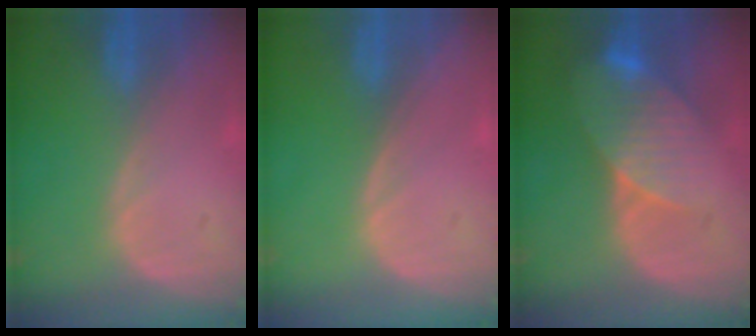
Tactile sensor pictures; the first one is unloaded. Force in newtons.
{"total": 0.0}
{"total": 8.4, "press": 7.6, "slide": 3.6}